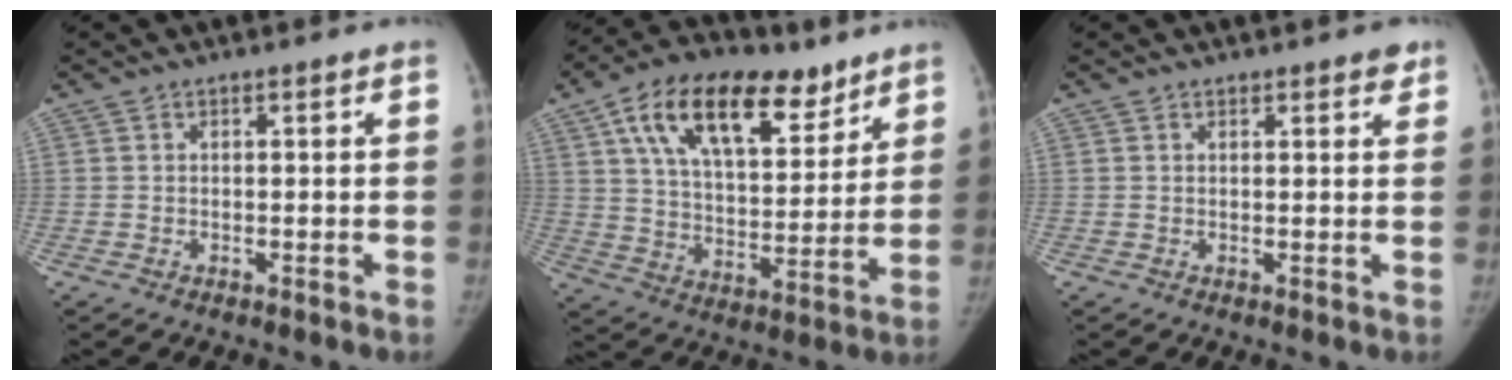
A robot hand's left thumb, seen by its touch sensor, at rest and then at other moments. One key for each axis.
{"total": 21.9, "fx": 12.2, "fy": 11.2, "fz": 14.3, "tx": -0.204, "ty": -0.027, "tz": 0.208}
{"total": 2.4, "fx": 1.9, "fy": 0.9, "fz": 1.2, "tx": 0.003, "ty": -0.006, "tz": 0.020}